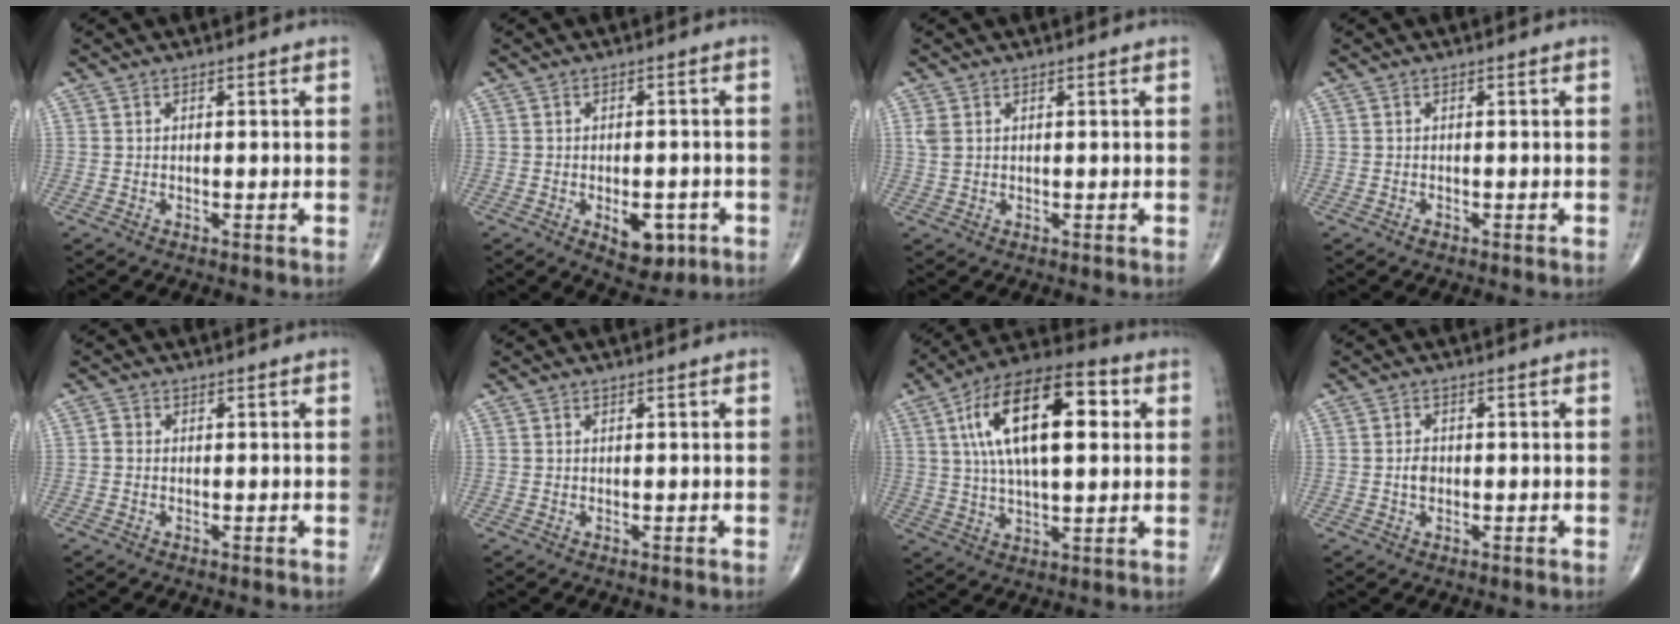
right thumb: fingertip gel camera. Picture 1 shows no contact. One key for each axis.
{"total": 6.6, "fx": -2.5, "fy": 3.7, "fz": 4.9, "tx": -0.048, "ty": 0.007, "tz": -0.023}
{"total": 1.9, "fx": 0.6, "fy": 1.2, "fz": 1.3, "tx": -0.036, "ty": 0.006, "tz": 0.019}
{"total": 0.5, "fx": -0.4, "fy": 0.3, "fz": 0.2, "tx": -0.001, "ty": 0.000, "tz": -0.010}
{"total": 0.9, "fx": -0.2, "fy": 0.8, "fz": 0.5, "tx": -0.005, "ty": 0.001, "tz": -0.007}
{"total": 0.0}
{"total": 20.4, "fx": 5.0, "fy": 8.9, "fz": 17.7, "tx": -0.292, "ty": 0.017, "tz": 0.074}
{"total": 1.9, "fx": -0.3, "fy": 1.4, "fz": 1.3, "tx": -0.019, "ty": 0.003, "tz": -0.007}